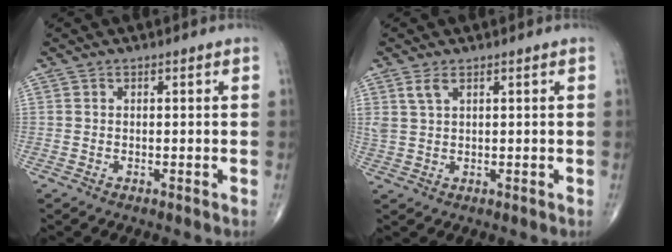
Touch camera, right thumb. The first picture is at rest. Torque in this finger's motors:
{"motor_torque": [-0.01, -0.08, 0.46, 0.56, 0.14]}